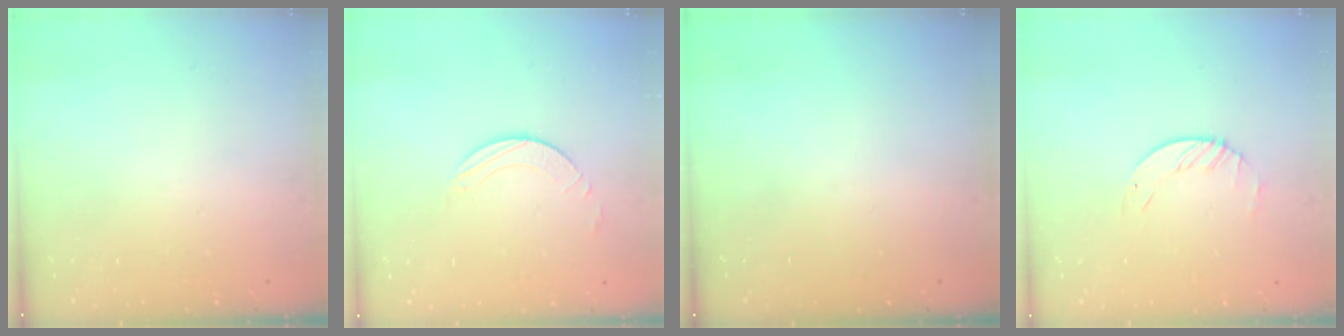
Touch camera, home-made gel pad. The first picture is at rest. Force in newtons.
{"total": 1.6, "press": 1.6, "slide": 0.2}
{"total": 0.0}
{"total": 1.6, "press": 1.6, "slide": 0.2}